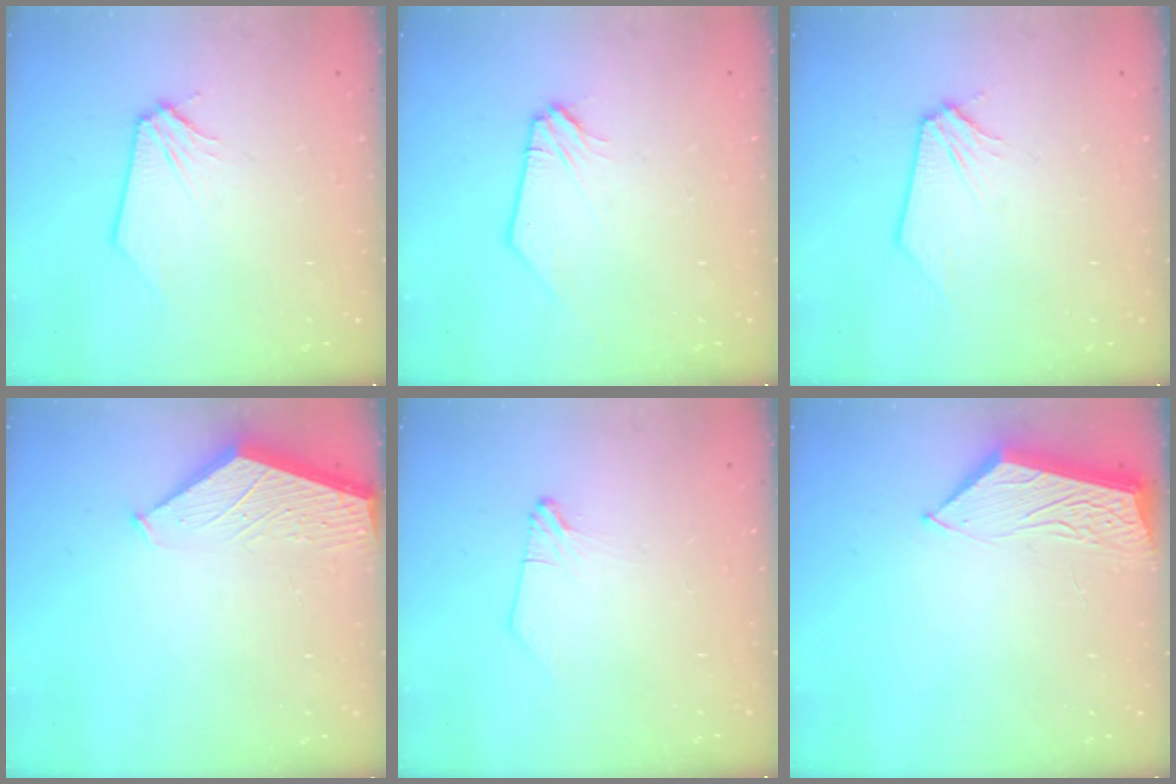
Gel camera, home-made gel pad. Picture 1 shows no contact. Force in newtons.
{"total": 0.0}
{"total": 0.0}
{"total": 1.9, "press": 1.9, "slide": 0.2}
{"total": 1.0, "press": 1.0, "slide": 0.1}
{"total": 4.5, "press": 4.4, "slide": 0.4}